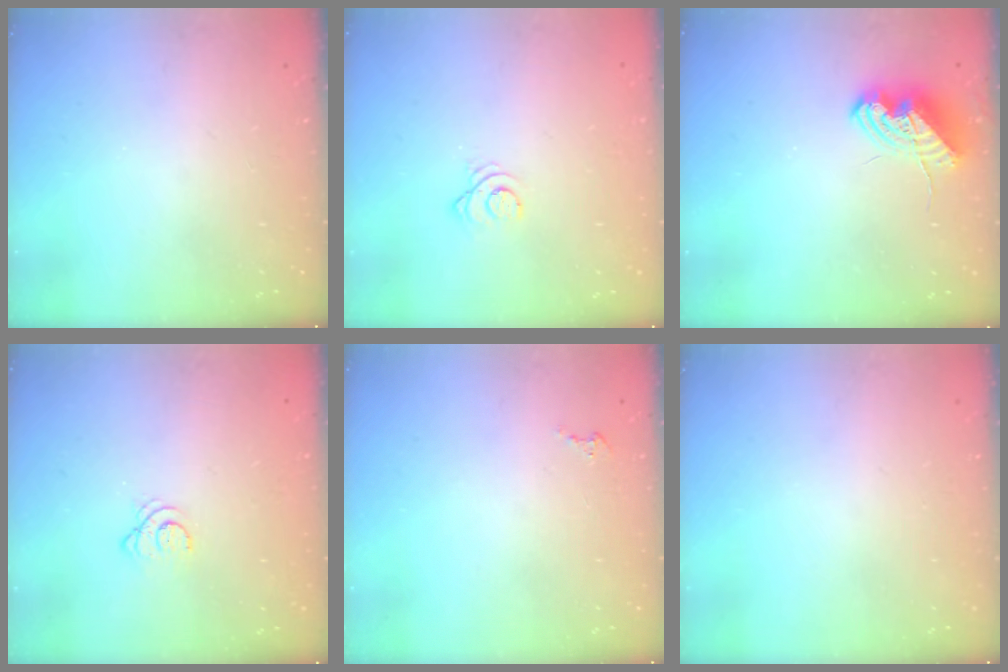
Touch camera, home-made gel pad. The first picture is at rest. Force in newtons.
{"total": 2.9, "press": 2.9, "slide": 0.4}
{"total": 10.7, "press": 10.6, "slide": 1.6}
{"total": 3.2, "press": 3.1, "slide": 0.5}
{"total": 1.7, "press": 1.7, "slide": 0.1}
{"total": 0.0}